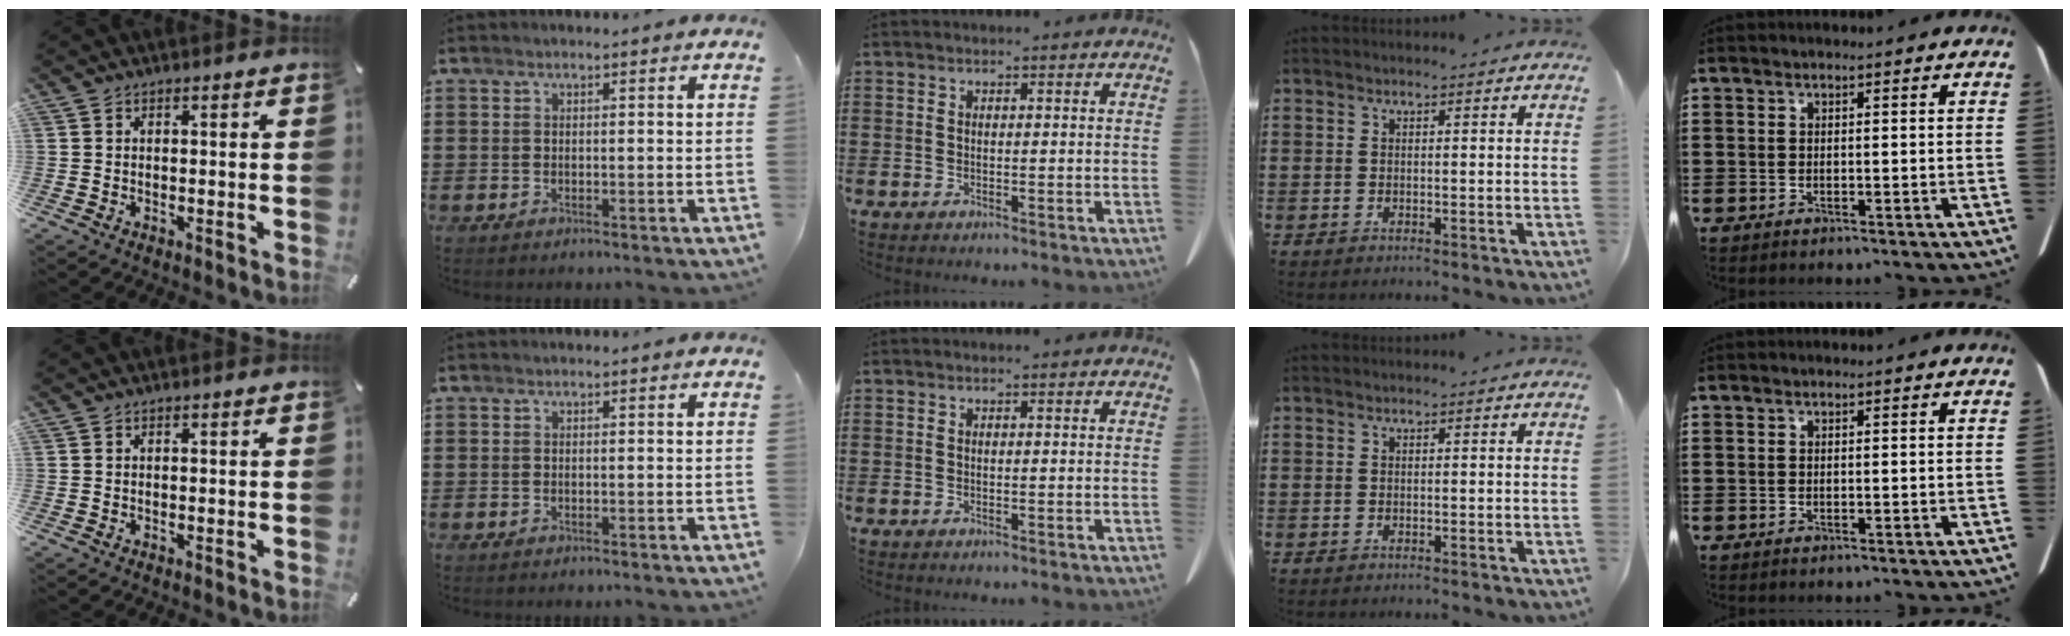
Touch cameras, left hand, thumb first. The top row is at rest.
{}